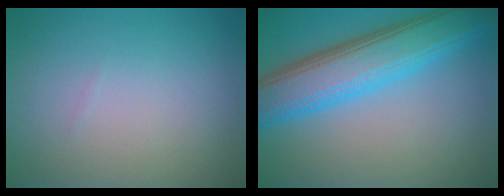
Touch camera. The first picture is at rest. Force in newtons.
{"total": 8.0, "press": 8.0, "slide": 0.4}